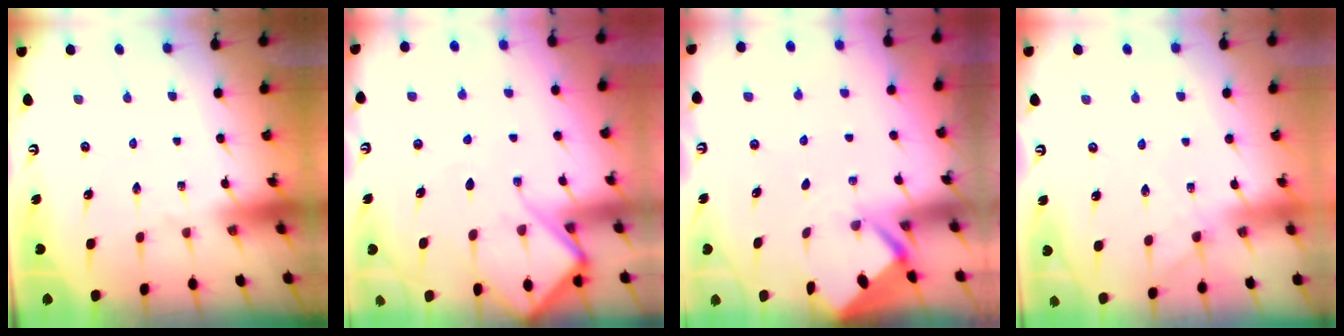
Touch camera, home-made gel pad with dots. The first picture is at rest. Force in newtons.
{"total": 8.7, "press": 8.7, "slide": 0.8}
{"total": 1.9, "press": 1.9, "slide": 0.1}
{"total": 3.6, "press": 3.6, "slide": 0.4}